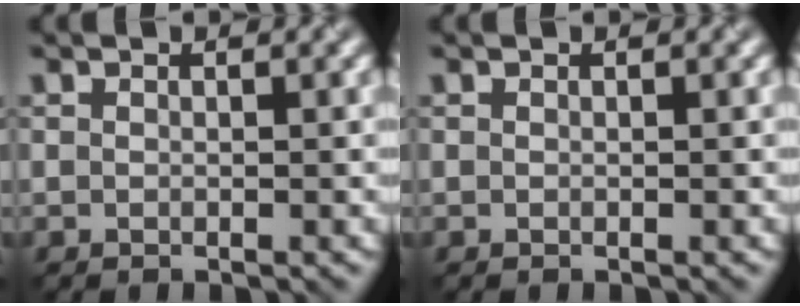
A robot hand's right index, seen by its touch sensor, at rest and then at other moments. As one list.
[{"total": 0.0}]